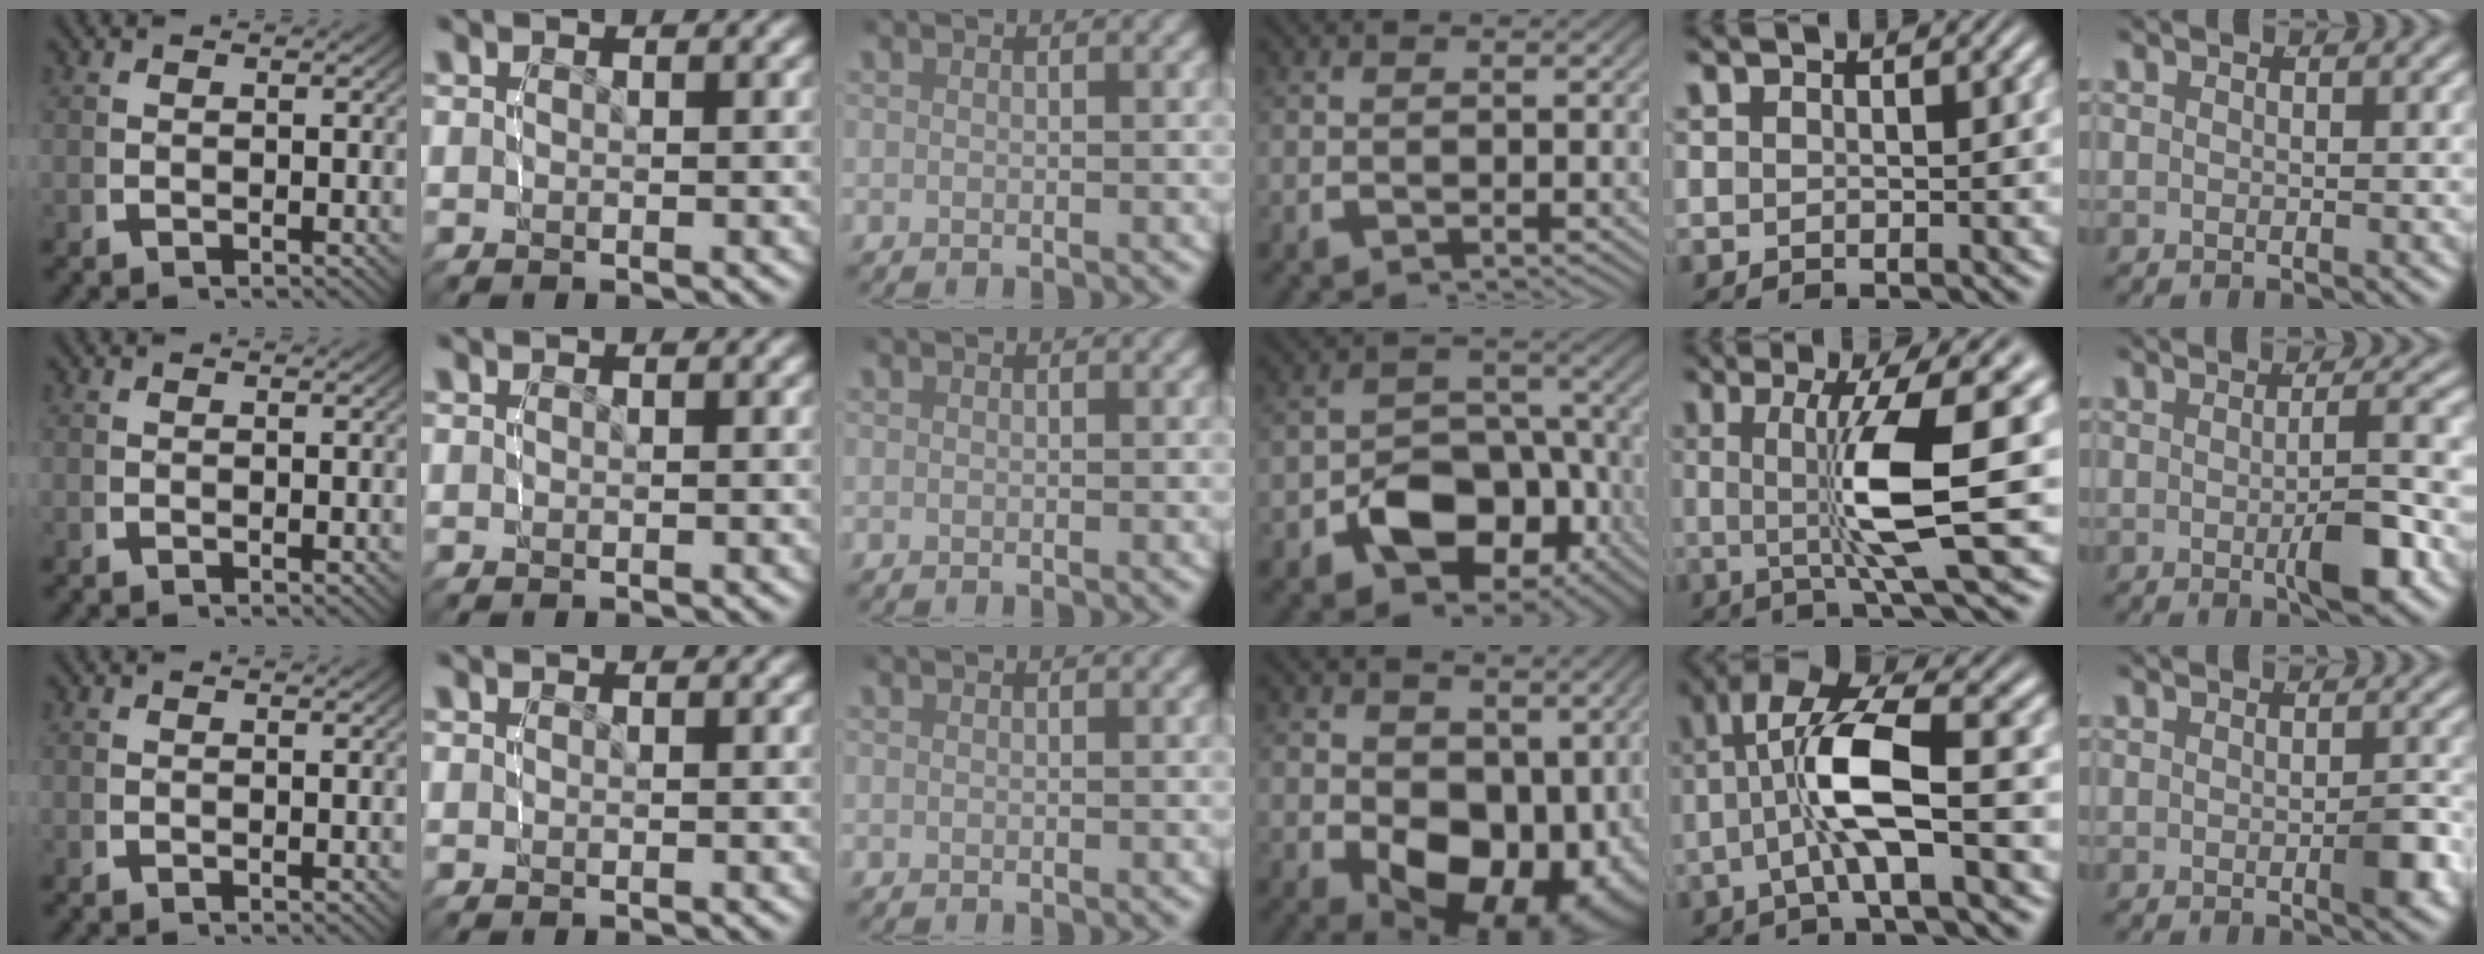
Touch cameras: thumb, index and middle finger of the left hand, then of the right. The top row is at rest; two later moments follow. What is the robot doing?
{"motion": "lift_and_place", "object": "stress ball aka squeeze ball"}